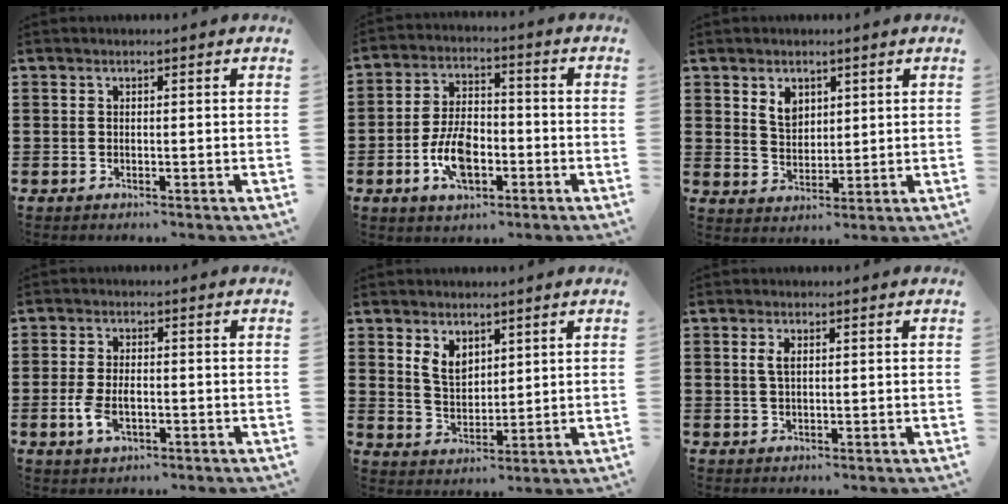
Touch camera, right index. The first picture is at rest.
{"total": 8.4, "force": [-2.8, 4.5, 6.5], "torque": [-0.142, 0.004, -0.056]}
{"total": 3.9, "force": [2.2, 2.6, 1.9], "torque": [-0.048, 0.009, 0.039]}
{"total": 4.3, "force": [-1.1, 2.3, 3.4], "torque": [-0.084, -0.004, -0.024]}
{"total": 4.4, "force": [2.5, 2.9, 2.3], "torque": [-0.047, 0.005, 0.044]}
{"total": 2.2, "force": [0.6, 1.0, 1.9], "torque": [-0.042, 0.006, 0.008]}